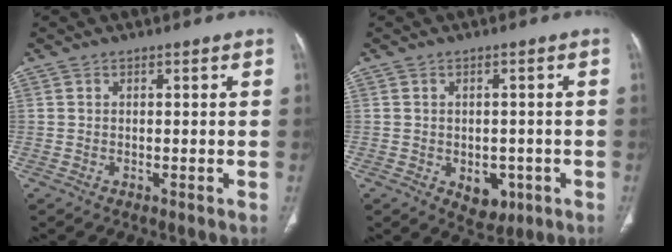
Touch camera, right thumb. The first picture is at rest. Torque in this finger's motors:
{"motor_torque": [0.74, 0.45, 0.59, -0.53, 0.05]}